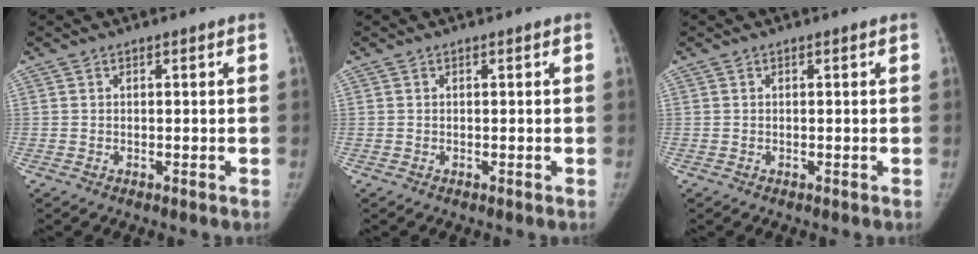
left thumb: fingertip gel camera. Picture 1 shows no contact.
{"total": 0.0}
{"total": 0.0}